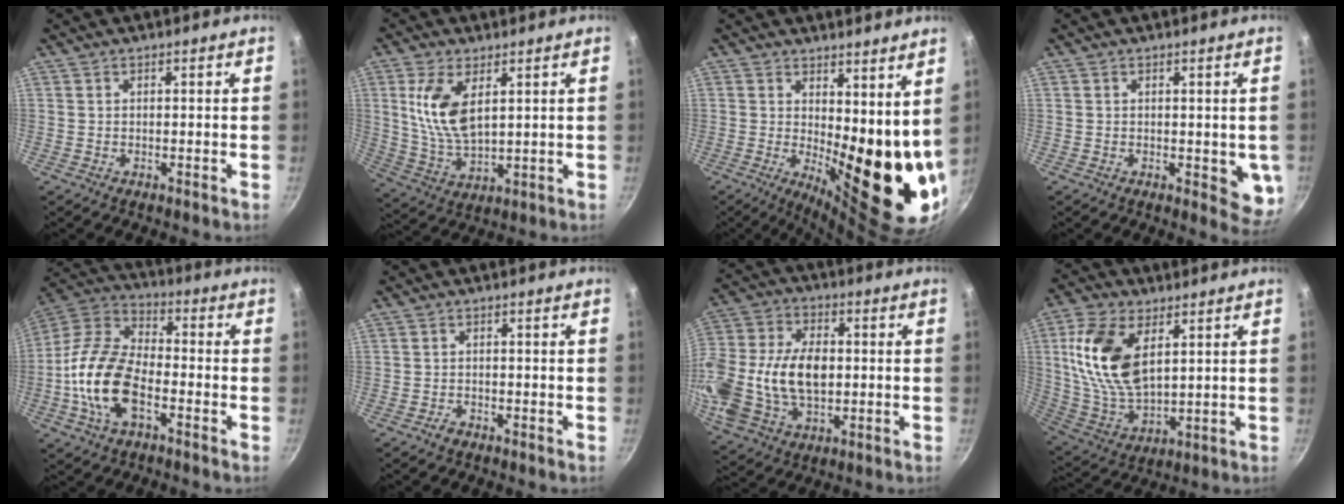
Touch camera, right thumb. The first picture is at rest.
{"total": 11.1, "force": [3.4, 5.6, 8.9], "torque": [-0.172, -0.022, 0.075]}
{"total": 16.0, "force": [3.6, 6.2, 14.3], "torque": [-0.161, -0.053, 0.063]}
{"total": 5.9, "force": [-0.2, 3.2, 4.9], "torque": [-0.043, -0.007, 0.002]}
{"total": 16.5, "force": [-4.8, 9.0, 13.0], "torque": [-0.233, 0.040, -0.111]}
{"total": 1.6, "force": [-1.1, 0.9, 0.6], "torque": [-0.010, 0.012, -0.020]}
{"total": 21.8, "force": [-0.6, 14.4, 16.3], "torque": [-0.334, 0.020, -0.008]}
{"total": 16.8, "force": [4.9, 9.4, 13.1], "torque": [-0.245, -0.015, 0.104]}